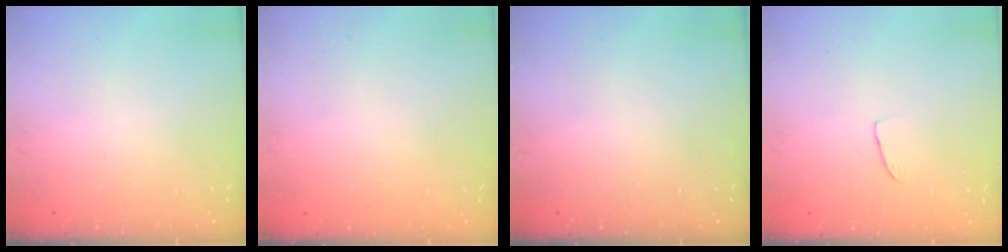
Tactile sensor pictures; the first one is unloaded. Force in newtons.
{"total": 0.0}
{"total": 0.0}
{"total": 2.5, "press": 2.5, "slide": 0.1}